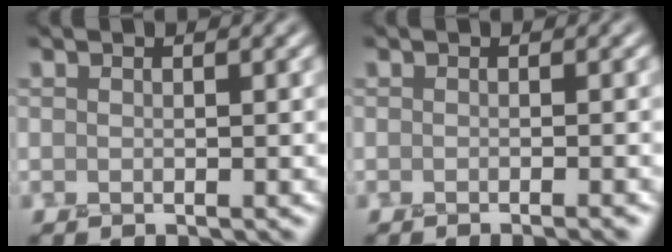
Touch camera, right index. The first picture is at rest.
{"total": 1.6, "force": [-0.8, 0.5, 1.4], "torque": [-0.003, -0.004, -0.010]}